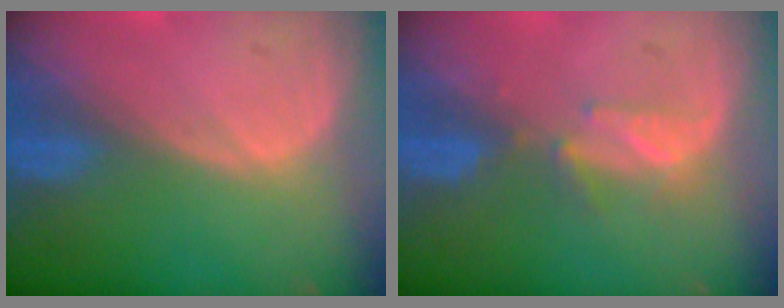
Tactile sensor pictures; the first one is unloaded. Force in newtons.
{"total": 3.0, "press": 2.9, "slide": 0.8}